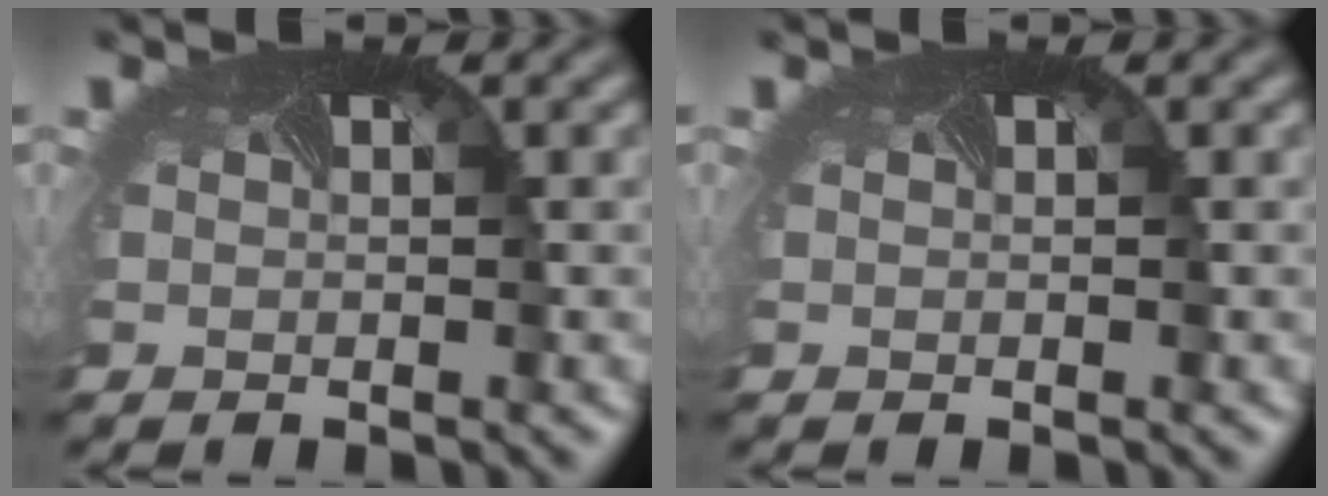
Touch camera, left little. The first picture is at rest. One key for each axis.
{"total": 0.0}